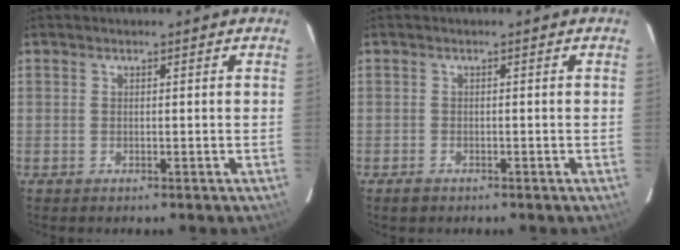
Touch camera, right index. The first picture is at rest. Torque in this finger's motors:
{"motor_torque": [0.14, -0.08, 0.08, 0.02]}